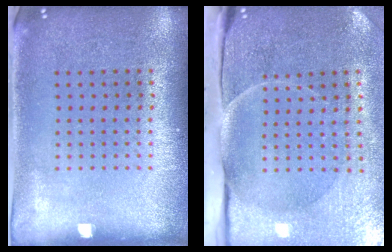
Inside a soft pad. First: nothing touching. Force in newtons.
{"total": 4.9, "press": 3.9, "slide": 2.9}